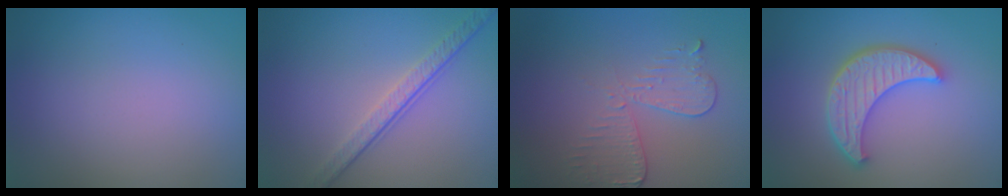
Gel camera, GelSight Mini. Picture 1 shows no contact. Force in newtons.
{"total": 4.0, "press": 2.8, "slide": 2.8}
{"total": 3.0, "press": 2.7, "slide": 1.2}
{"total": 5.0, "press": 4.1, "slide": 2.8}